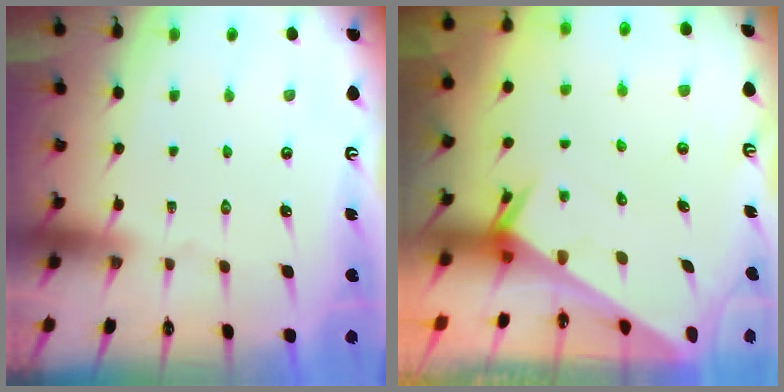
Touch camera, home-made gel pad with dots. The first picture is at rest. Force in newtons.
{"total": 3.0, "press": 3.0, "slide": 0.2}